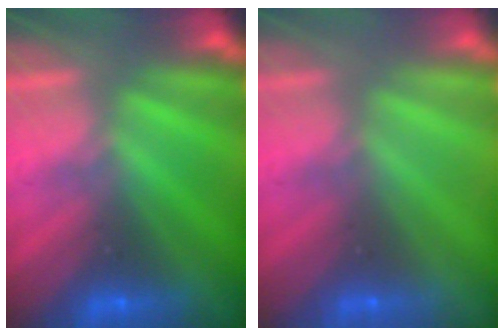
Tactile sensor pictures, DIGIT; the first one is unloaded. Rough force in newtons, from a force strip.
{"total": 2.9}